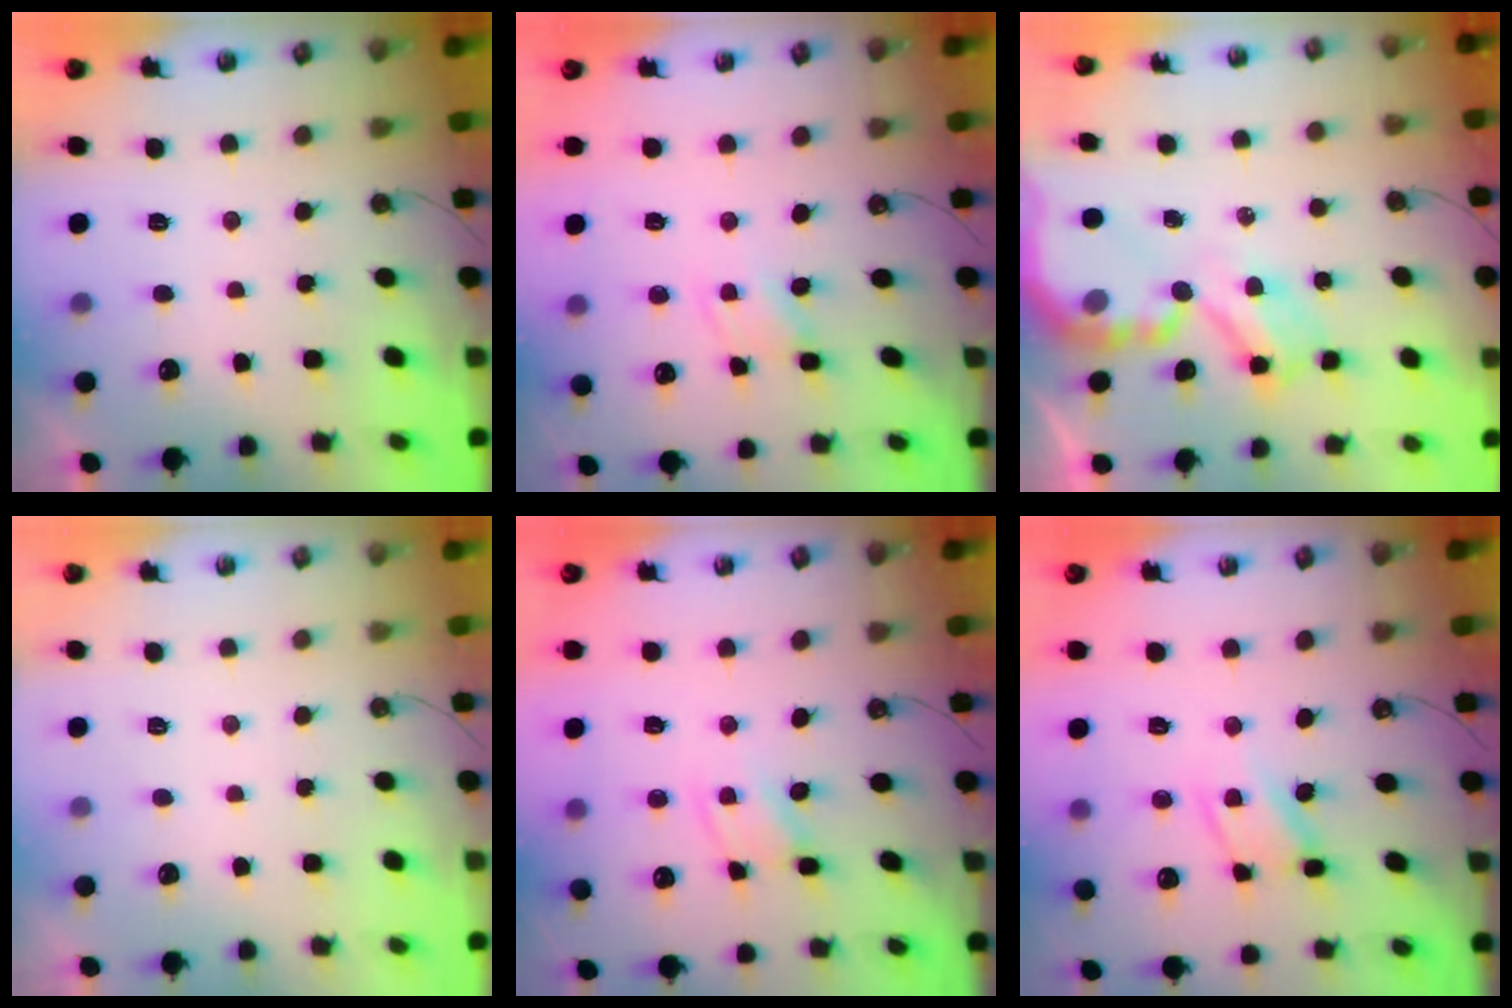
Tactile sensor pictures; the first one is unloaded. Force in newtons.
{"total": 1.2, "press": 1.2, "slide": 0.1}
{"total": 7.7, "press": 7.7, "slide": 0.4}
{"total": 0.0}
{"total": 2.6, "press": 2.6, "slide": 0.2}
{"total": 12.0, "press": 12.0, "slide": 0.8}